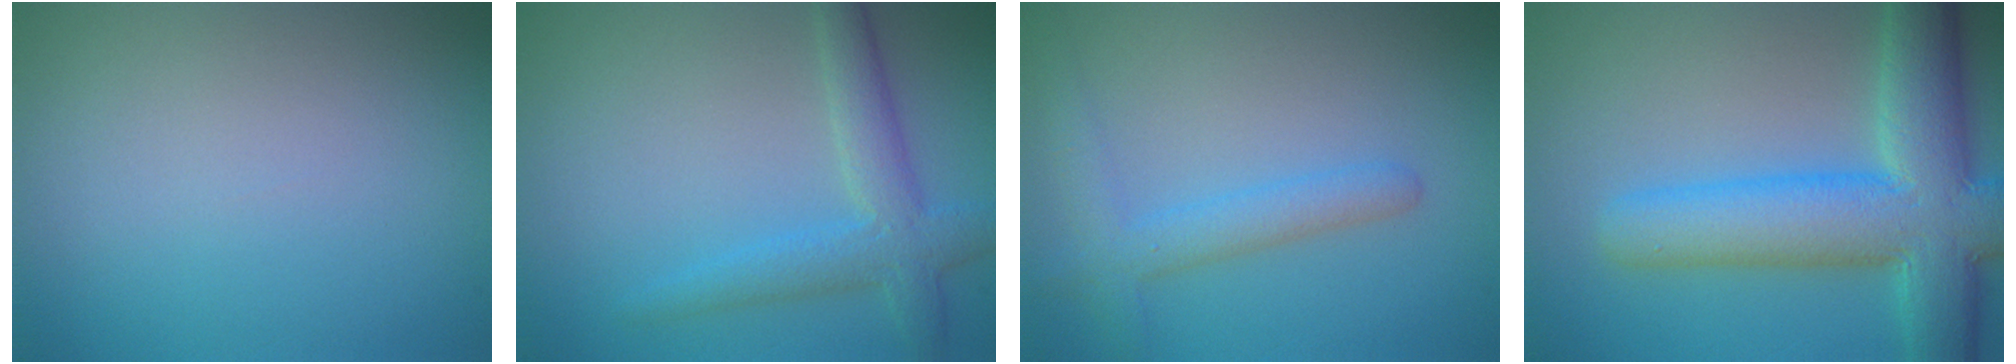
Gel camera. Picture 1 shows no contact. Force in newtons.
{"total": 3.6, "press": 3.6, "slide": 0.1}
{"total": 2.9, "press": 2.9, "slide": 0.1}
{"total": 9.8, "press": 9.8, "slide": 0.4}